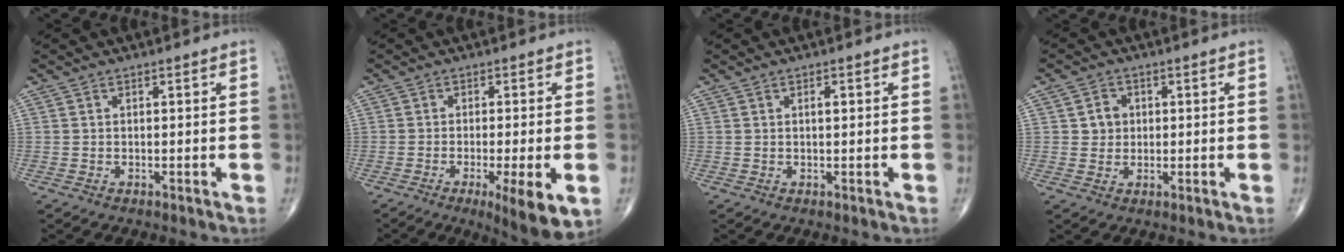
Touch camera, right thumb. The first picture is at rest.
{"total": 9.3, "force": [-3.3, 1.7, 8.6], "torque": [-0.123, -0.016, -0.048]}
{"total": 1.2, "force": [0.4, 0.5, 1.1], "torque": [-0.017, 0.001, 0.005]}
{"total": 3.6, "force": [0.6, 3.2, 1.4], "torque": [-0.002, 0.002, 0.008]}